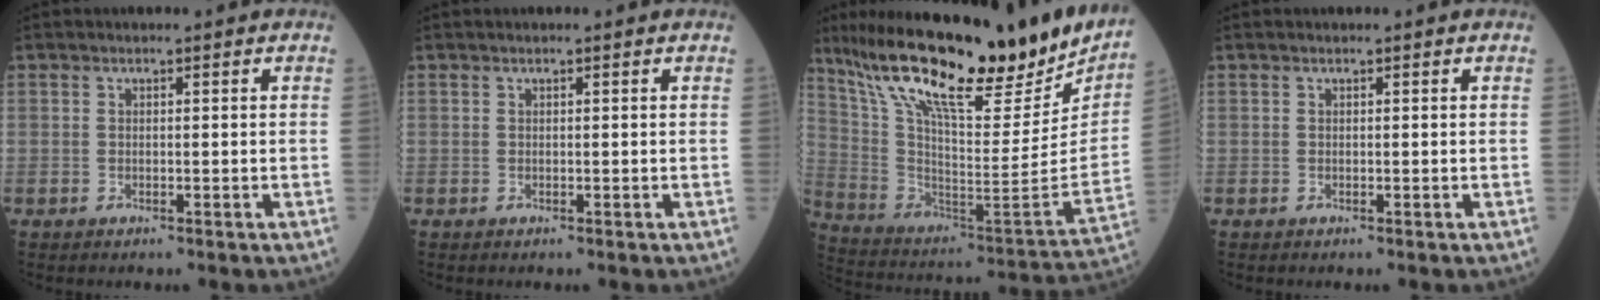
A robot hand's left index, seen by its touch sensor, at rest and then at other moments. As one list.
[{"total": 0.0}, {"total": 28.8, "force": [22.4, 5.7, 17.2], "torque": [-0.300, -0.029, 0.347]}, {"total": 0.0}]